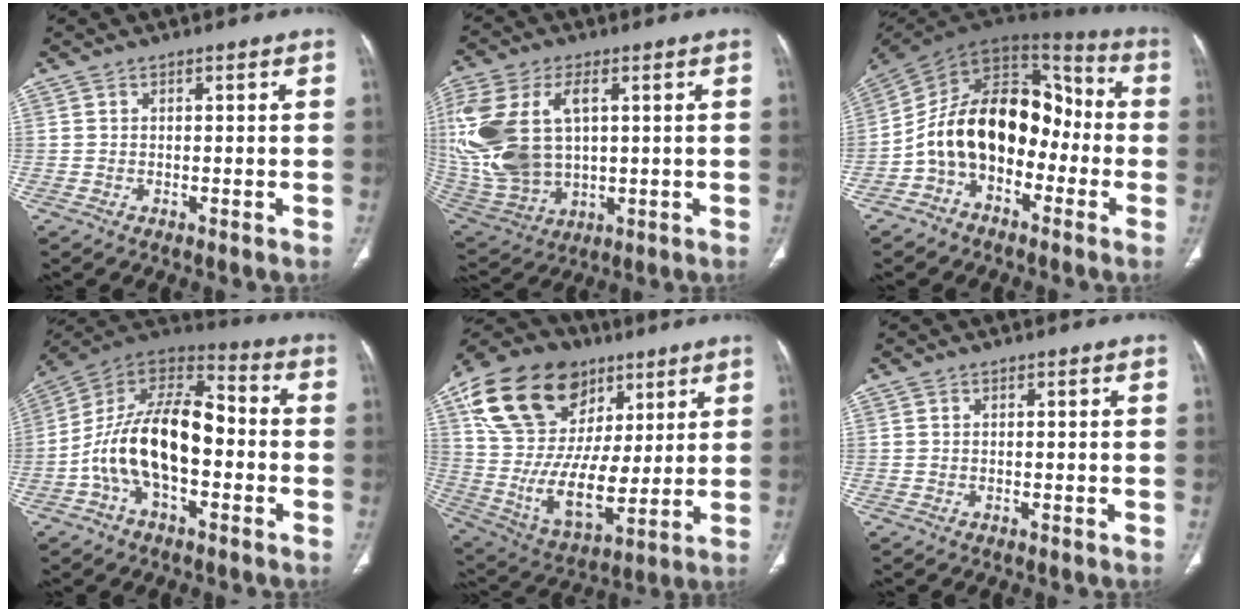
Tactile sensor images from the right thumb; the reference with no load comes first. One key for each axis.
{"total": 22.6, "fx": 3.8, "fy": 13.8, "fz": 17.5, "tx": -0.415, "ty": -0.011, "tz": 0.085}
{"total": 18.9, "fx": -4.3, "fy": 12.8, "fz": 13.2, "tx": -0.187, "ty": 0.087, "tz": -0.081}
{"total": 18.6, "fx": -3.4, "fy": 10.2, "fz": 15.2, "tx": -0.262, "ty": 0.052, "tz": -0.065}
{"total": 27.4, "fx": 12.2, "fy": 18.3, "fz": 16.3, "tx": -0.293, "ty": -0.003, "tz": 0.227}
{"total": 0.0}